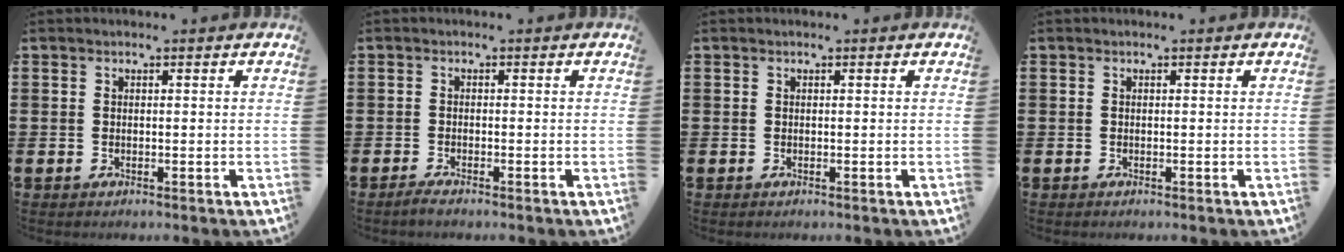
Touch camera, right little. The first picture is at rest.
{"total": 0.9, "force": [-0.6, 0.1, 0.7], "torque": [-0.012, -0.003, -0.011]}
{"total": 0.0}
{"total": 0.0}